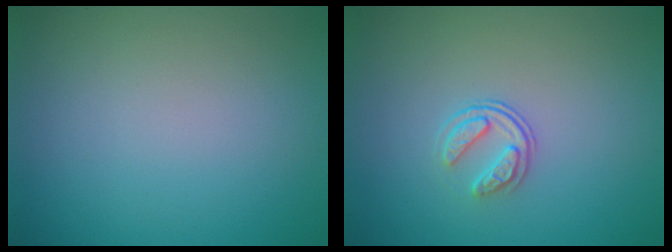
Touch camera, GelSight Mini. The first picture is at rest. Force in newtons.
{"total": 1.9, "press": 1.3, "slide": 1.4}